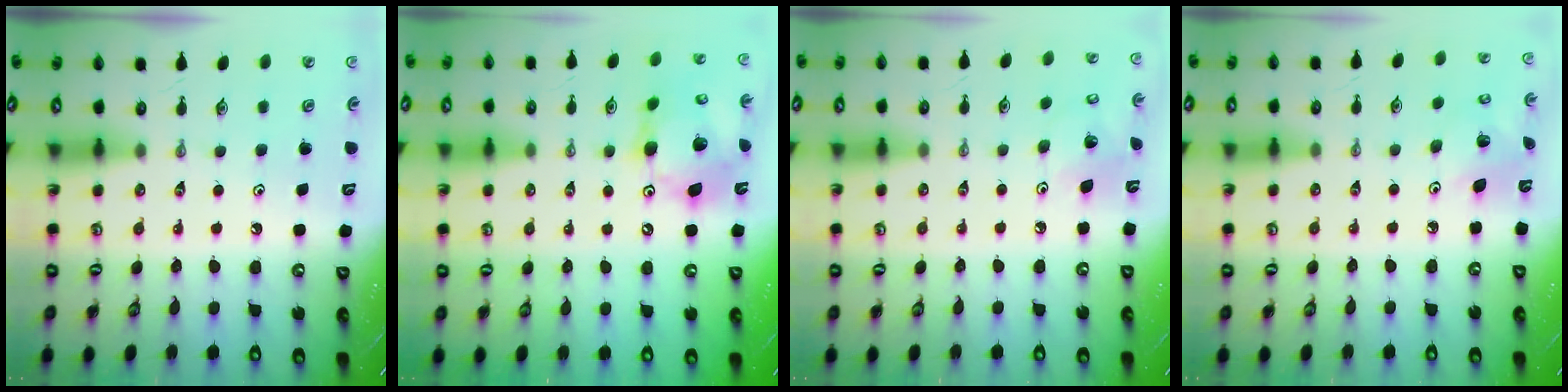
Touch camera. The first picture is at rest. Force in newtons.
{"total": 14.5, "press": 14.4, "slide": 2.0}
{"total": 7.1, "press": 7.1, "slide": 0.2}
{"total": 5.3, "press": 5.3, "slide": 0.3}